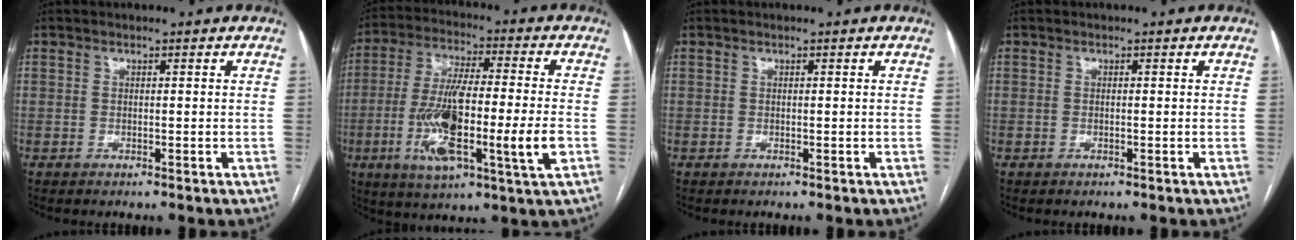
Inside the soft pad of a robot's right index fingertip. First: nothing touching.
{"total": 17.4, "force": [-4.2, 1.8, 16.8], "torque": [-0.316, -0.010, -0.071]}
{"total": 0.0}
{"total": 0.0}